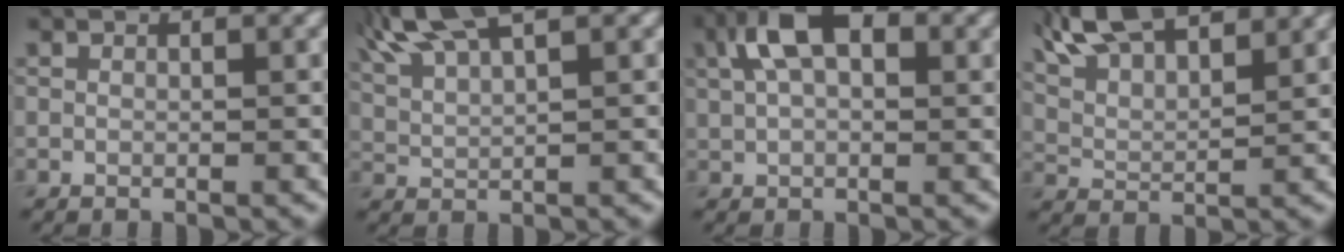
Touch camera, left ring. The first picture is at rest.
{"total": 6.5, "force": [4.6, 1.6, 4.3], "torque": [-0.087, 0.025, 0.076]}
{"total": 7.2, "force": [2.9, 3.8, 5.3], "torque": [-0.099, 0.024, 0.034]}
{"total": 9.7, "force": [7.4, 3.4, 5.4], "torque": [-0.108, 0.030, 0.099]}